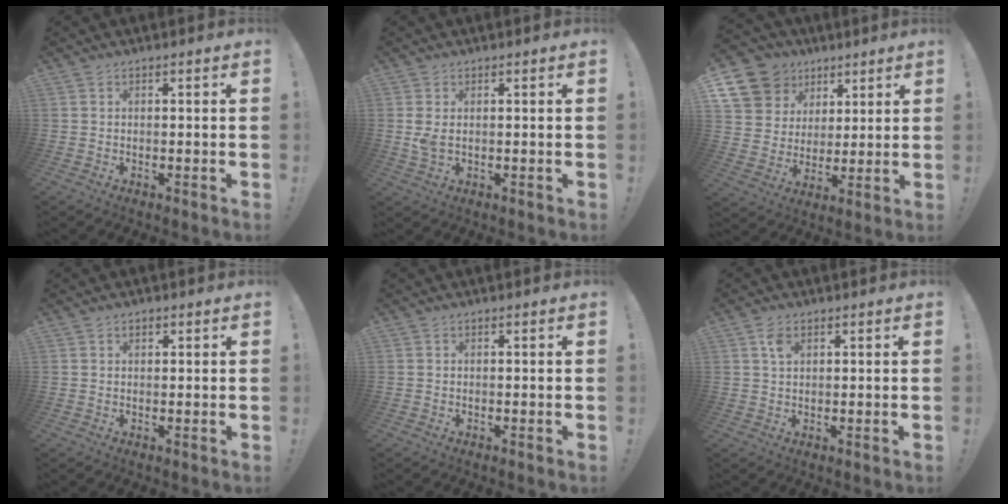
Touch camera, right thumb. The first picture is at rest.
{"total": 3.2, "force": [0.6, 1.7, 2.7], "torque": [-0.041, 0.000, 0.012]}
{"total": 13.3, "force": [7.1, 10.5, 3.8], "torque": [-0.068, -0.040, 0.149]}
{"total": 0.8, "force": [0.4, 0.5, 0.4], "torque": [-0.008, 0.003, 0.007]}
{"total": 0.0}
{"total": 3.1, "force": [1.4, 1.7, 2.1], "torque": [-0.038, -0.001, 0.024]}